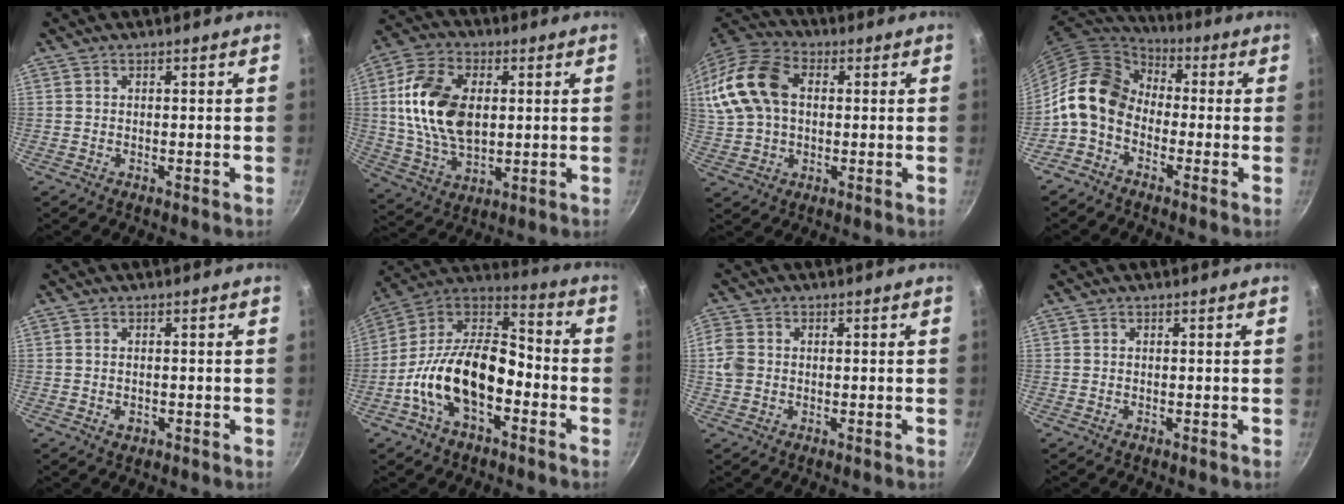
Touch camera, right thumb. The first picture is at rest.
{"total": 17.0, "force": [2.2, 10.7, 13.0], "torque": [-0.229, -0.004, 0.040]}
{"total": 17.2, "force": [3.0, 12.0, 11.9], "torque": [-0.236, 0.025, 0.045]}
{"total": 12.5, "force": [-2.1, 9.5, 7.9], "torque": [-0.114, 0.041, -0.062]}
{"total": 1.6, "force": [-0.4, 1.1, 1.1], "torque": [-0.016, 0.000, -0.006]}
{"total": 19.6, "force": [-5.9, 11.2, 15.0], "torque": [-0.242, 0.062, -0.126]}
{"total": 4.2, "force": [0.0, 3.6, 2.3], "torque": [-0.040, 0.006, -0.005]}
{"total": 0.0}